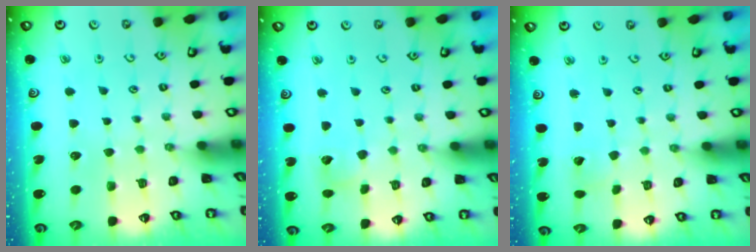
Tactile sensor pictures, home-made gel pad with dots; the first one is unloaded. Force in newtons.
{"total": 2.9, "press": 2.9, "slide": 0.3}
{"total": 1.4, "press": 1.4, "slide": 0.1}